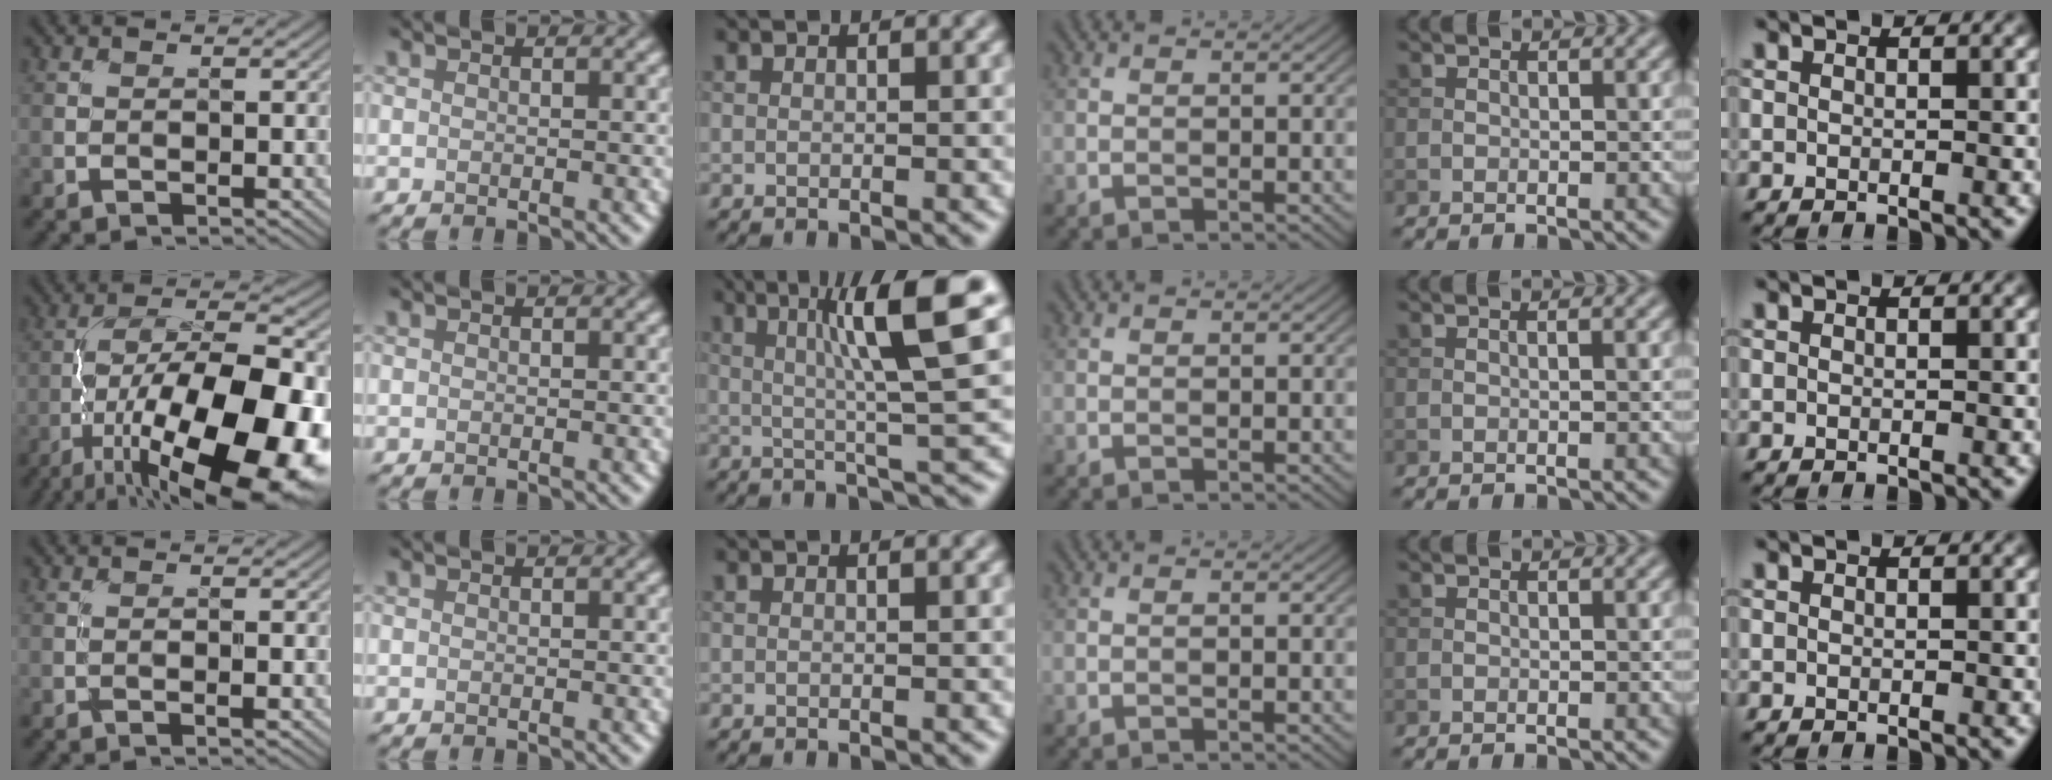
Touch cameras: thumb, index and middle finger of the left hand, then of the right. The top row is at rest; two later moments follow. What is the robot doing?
{"motion": "unscrew", "object": "medicine bottle"}